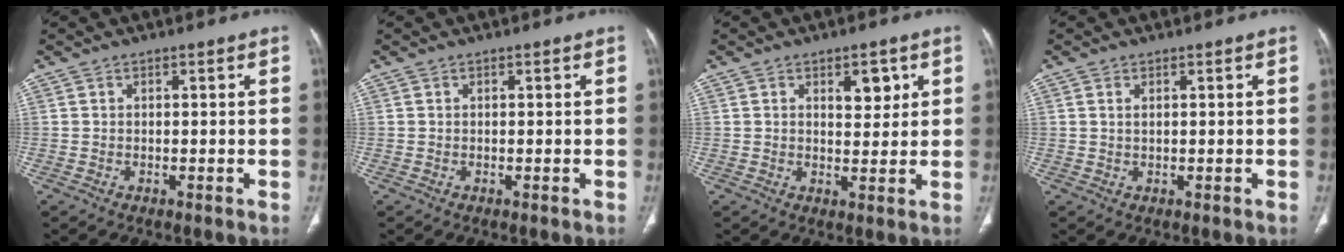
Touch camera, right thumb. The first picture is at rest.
{"total": 0.0}
{"total": 4.5, "force": [2.0, 2.4, 3.2], "torque": [-0.025, -0.012, 0.031]}
{"total": 0.9, "force": [0.4, 0.3, 0.8], "torque": [-0.020, 0.003, 0.011]}